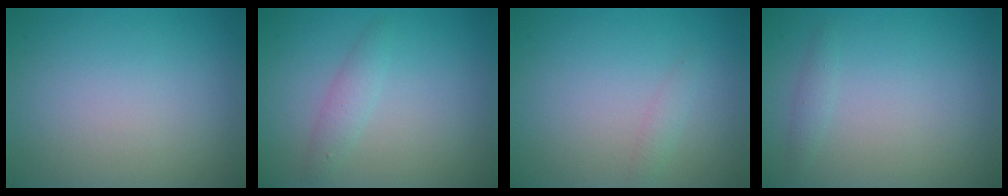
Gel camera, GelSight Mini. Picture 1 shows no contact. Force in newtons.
{"total": 1.6, "press": 1.6, "slide": 0.1}
{"total": 0.9, "press": 0.9, "slide": 0.1}
{"total": 0.8, "press": 0.8, "slide": 0.1}